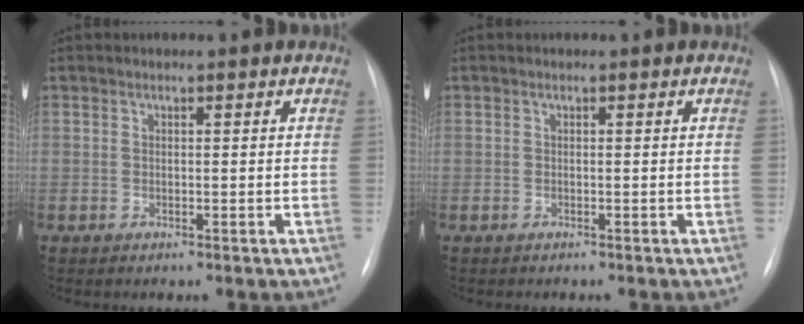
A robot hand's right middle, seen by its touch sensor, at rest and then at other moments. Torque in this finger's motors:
{"motor_torque": [-0.77, 0.29, -0.10, -0.05]}